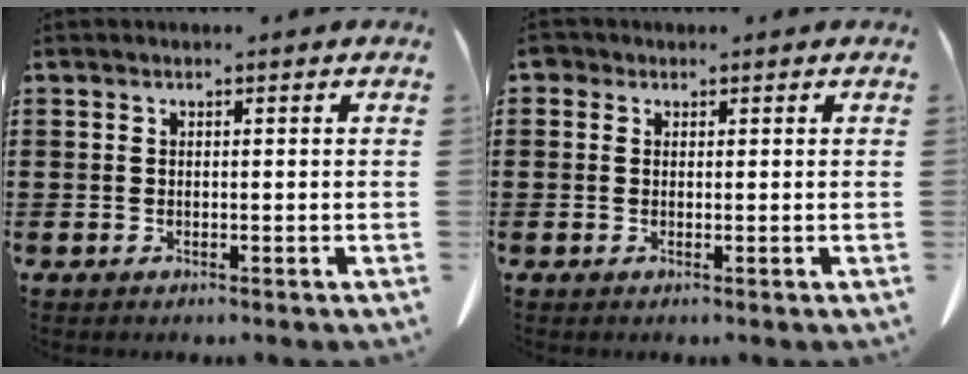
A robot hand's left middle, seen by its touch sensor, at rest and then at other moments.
{"total": 0.9, "force": [0.1, 0.9, 0.4], "torque": [-0.011, 0.006, 0.002]}